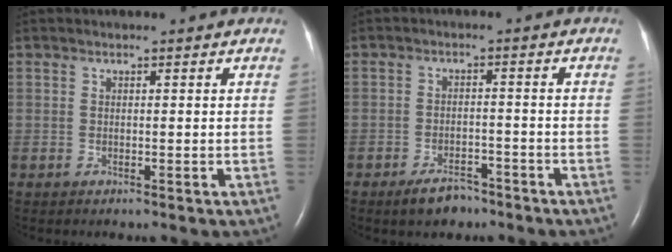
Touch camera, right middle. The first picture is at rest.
{"total": 4.4, "force": [-3.3, 2.0, 2.0], "torque": [-0.042, 0.000, -0.049]}